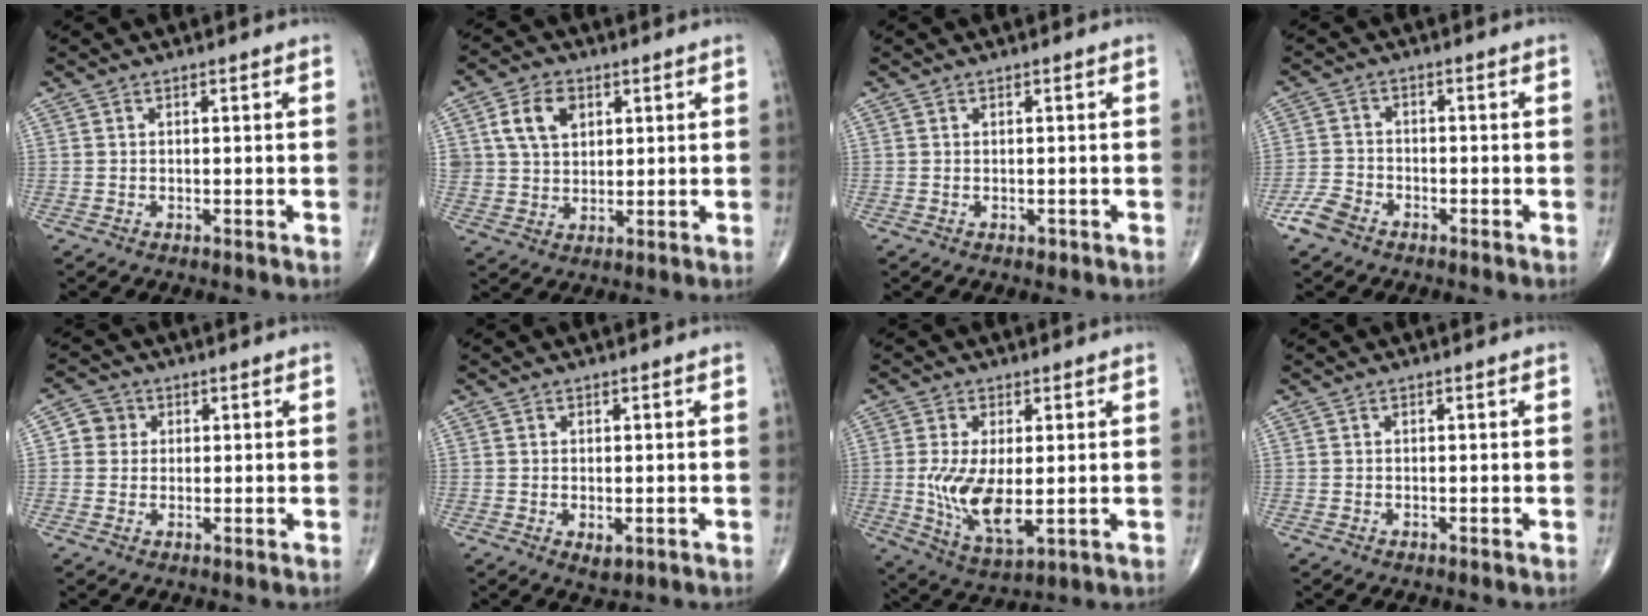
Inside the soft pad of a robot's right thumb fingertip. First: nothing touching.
{"total": 8.5, "force": [3.0, 6.1, 5.1], "torque": [-0.074, -0.006, 0.057]}
{"total": 0.6, "force": [-0.2, 0.4, 0.4], "torque": [-0.007, -0.001, -0.001]}
{"total": 4.6, "force": [-3.2, 2.8, 2.0], "torque": [-0.043, 0.012, -0.063]}
{"total": 3.8, "force": [0.7, 3.6, 0.9], "torque": [0.010, 0.003, 0.006]}
{"total": 1.6, "force": [-0.3, 0.8, 1.4], "torque": [-0.021, -0.005, -0.001]}
{"total": 10.9, "force": [-0.5, 4.9, 9.8], "torque": [-0.189, -0.026, 0.003]}
{"total": 0.0}